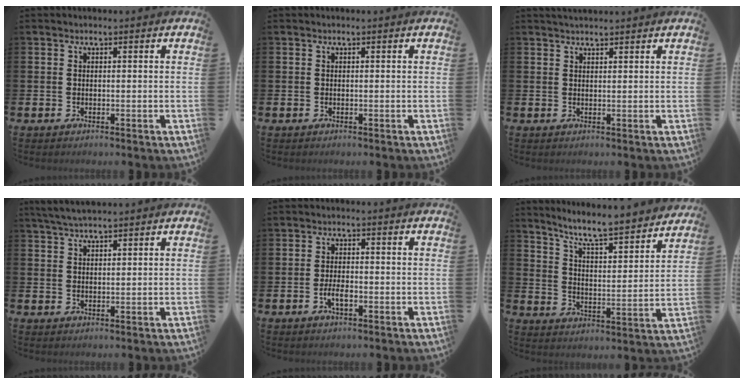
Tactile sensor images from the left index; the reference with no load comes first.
{"total": 0.0}
{"total": 1.7, "force": [1.7, 0.2, 0.2], "torque": [0.006, -0.006, 0.029]}
{"total": 3.6, "force": [3.2, 0.6, 1.5], "torque": [-0.035, -0.004, 0.059]}
{"total": 2.5, "force": [-0.9, 1.1, 2.1], "torque": [-0.037, 0.002, -0.017]}
{"total": 7.7, "force": [7.2, 0.2, 2.5], "torque": [-0.072, -0.062, 0.120]}